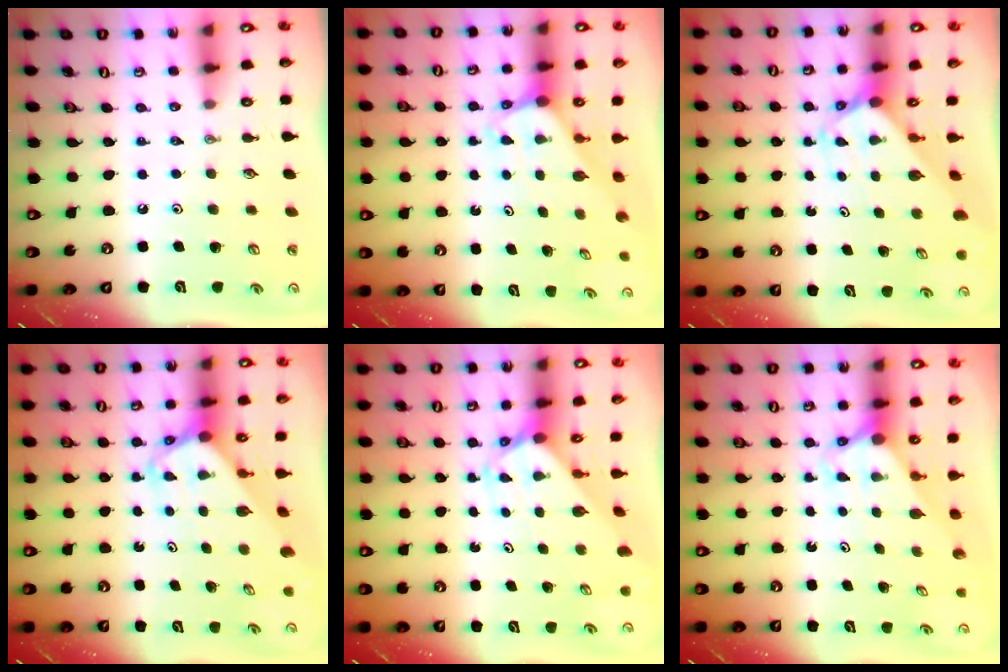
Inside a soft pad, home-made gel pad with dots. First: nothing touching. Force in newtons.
{"total": 2.2, "press": 2.2, "slide": 0.1}
{"total": 2.3, "press": 2.3, "slide": 0.2}
{"total": 3.0, "press": 3.0, "slide": 0.1}
{"total": 2.3, "press": 2.3, "slide": 0.2}
{"total": 2.9, "press": 2.9, "slide": 0.1}